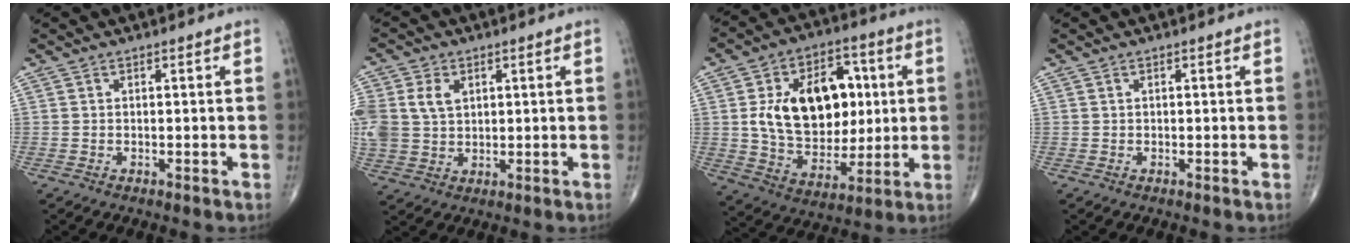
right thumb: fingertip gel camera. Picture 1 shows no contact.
{"total": 11.9, "force": [3.1, 9.1, 7.1], "torque": [-0.173, 0.003, 0.065]}
{"total": 20.0, "force": [3.0, 13.5, 14.5], "torque": [-0.185, 0.004, 0.060]}
{"total": 0.0}